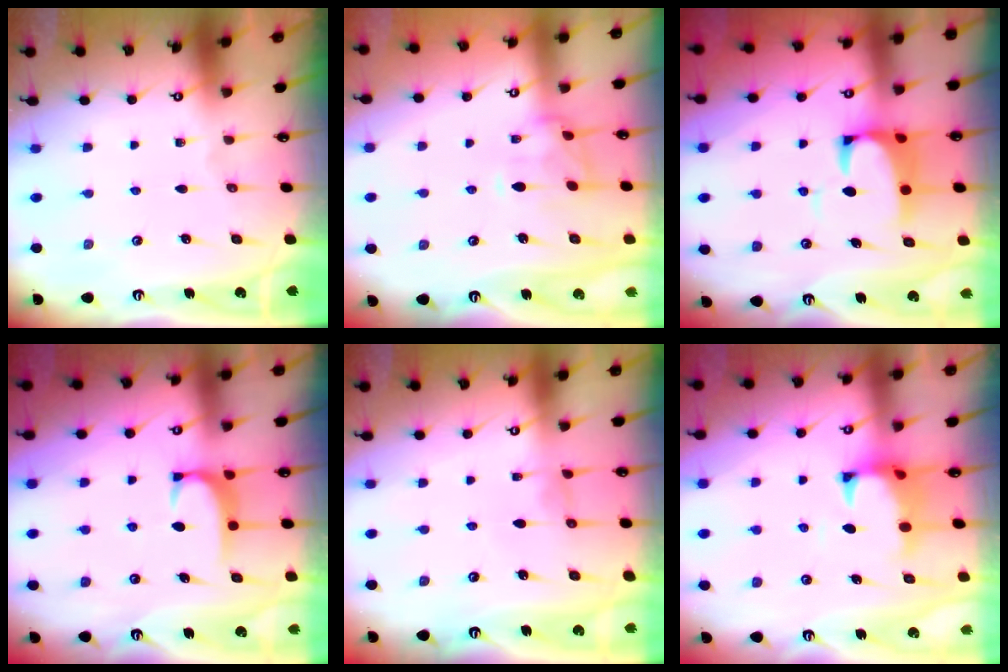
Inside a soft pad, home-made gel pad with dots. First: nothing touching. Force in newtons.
{"total": 3.0, "press": 2.8, "slide": 1.2}
{"total": 4.0, "press": 3.8, "slide": 1.3}
{"total": 1.6, "press": 1.6, "slide": 0.5}
{"total": 0.8, "press": 0.8, "slide": 0.3}
{"total": 1.0, "press": 0.1, "slide": 1.0}